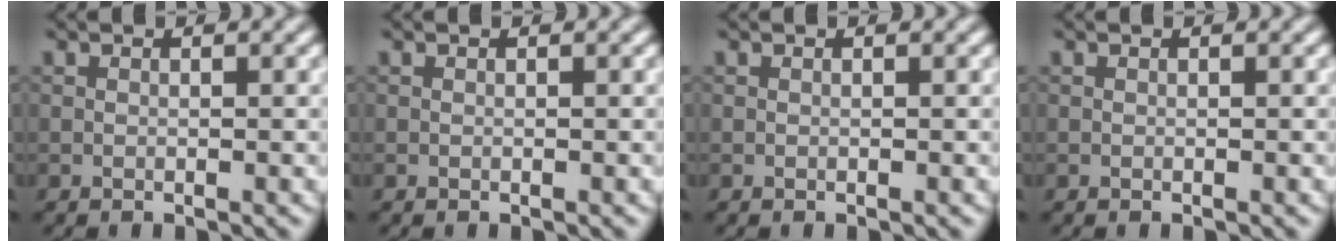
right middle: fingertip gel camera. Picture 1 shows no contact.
{"total": 0.0}
{"total": 0.0}
{"total": 0.0}